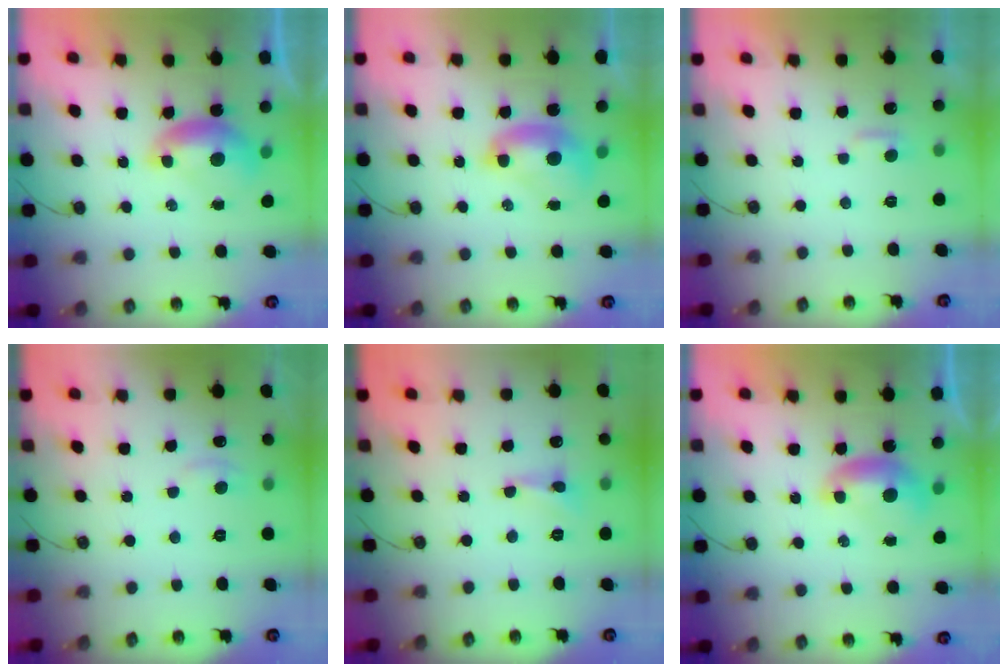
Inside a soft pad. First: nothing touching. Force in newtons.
{"total": 2.2, "press": 2.2, "slide": 0.2}
{"total": 2.7, "press": 2.7, "slide": 0.4}
{"total": 1.8, "press": 1.7, "slide": 0.6}
{"total": 1.7, "press": 1.6, "slide": 0.5}
{"total": 0.0}